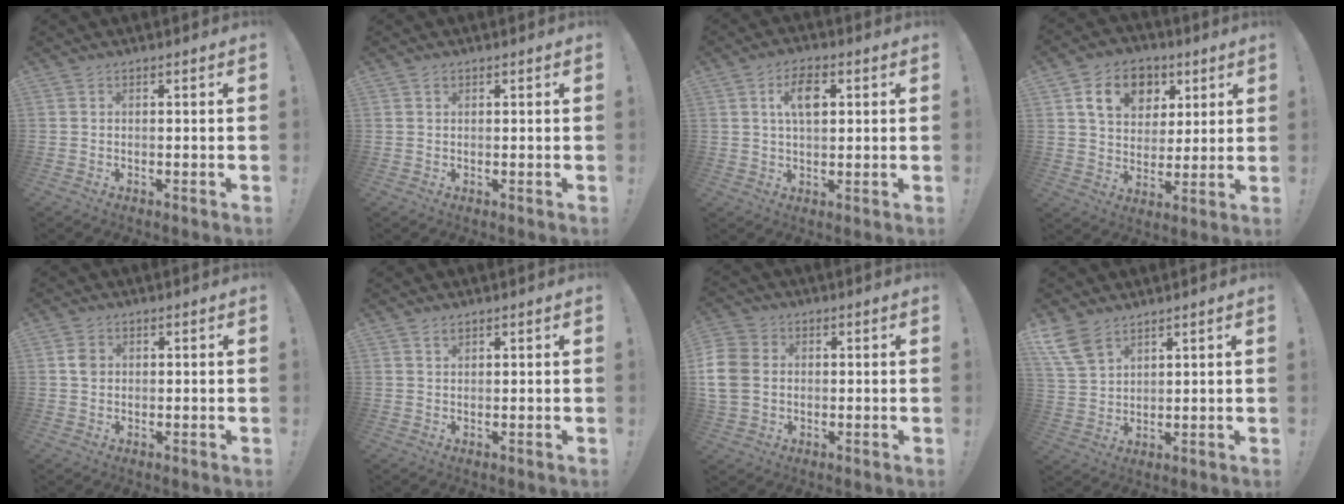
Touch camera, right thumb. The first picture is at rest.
{"total": 0.7, "force": [0.5, 0.5, 0.2], "torque": [-0.001, 0.000, 0.009]}
{"total": 7.3, "force": [2.1, 3.7, 5.9], "torque": [-0.090, 0.000, 0.031]}
{"total": 13.7, "force": [6.0, 10.4, 6.7], "torque": [-0.097, -0.017, 0.114]}
{"total": 2.4, "force": [0.4, 2.1, 1.1], "torque": [-0.001, -0.003, 0.004]}
{"total": 1.5, "force": [1.1, 0.7, 0.7], "torque": [-0.005, -0.005, 0.019]}
{"total": 10.7, "force": [0.5, 8.7, 6.2], "torque": [-0.130, 0.006, 0.013]}
{"total": 8.9, "force": [6.2, 4.6, 4.5], "torque": [-0.097, -0.027, 0.124]}